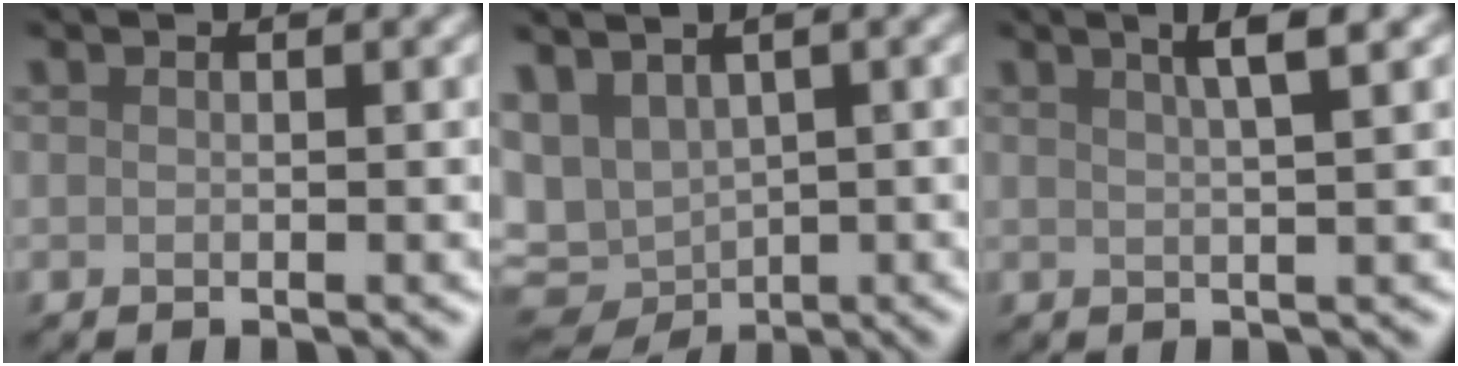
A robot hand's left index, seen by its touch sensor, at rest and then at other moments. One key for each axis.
{"total": 5.5, "fx": 0.1, "fy": 3.4, "fz": 4.3, "tx": -0.066, "ty": -0.009, "tz": 0.022}
{"total": 3.4, "fx": 1.7, "fy": 0.8, "fz": 2.8, "tx": -0.025, "ty": 0.016, "tz": 0.012}